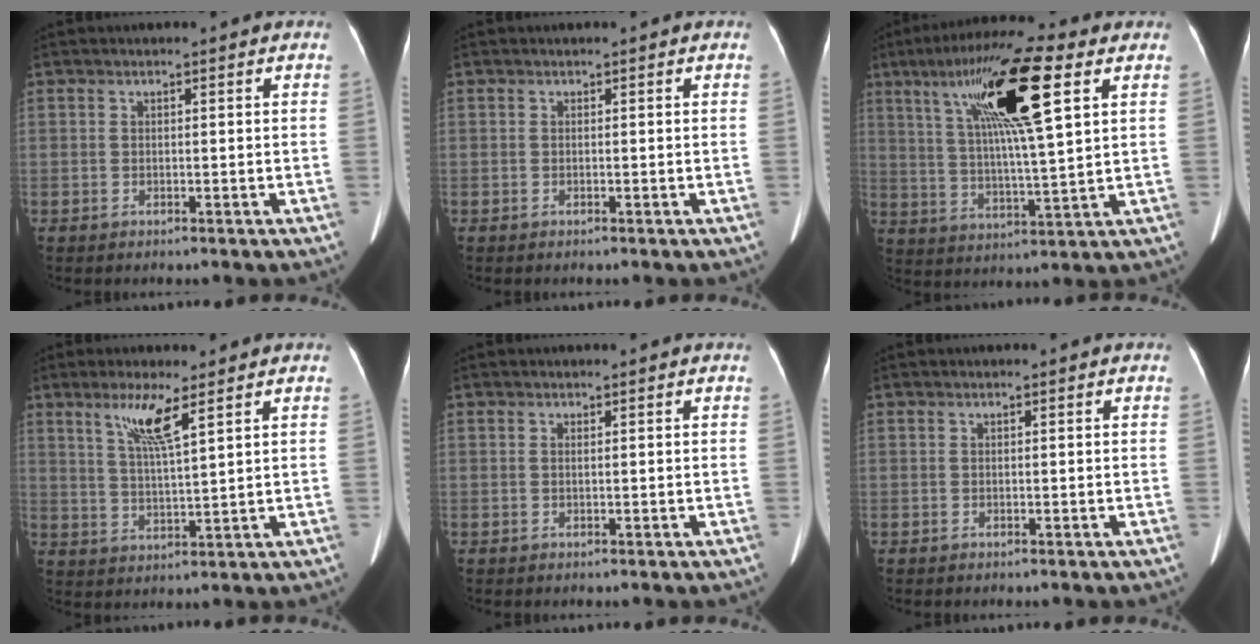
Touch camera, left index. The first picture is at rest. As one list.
[{"total": 0.0}, {"total": 17.2, "force": [7.2, 1.4, 15.6], "torque": [-0.282, 0.022, 0.122]}, {"total": 6.3, "force": [3.7, 0.0, 5.2], "torque": [-0.106, -0.004, 0.073]}, {"total": 0.0}, {"total": 0.0}]